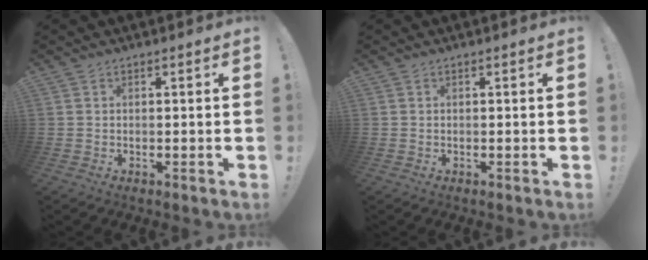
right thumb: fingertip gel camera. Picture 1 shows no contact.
{"total": 0.0}